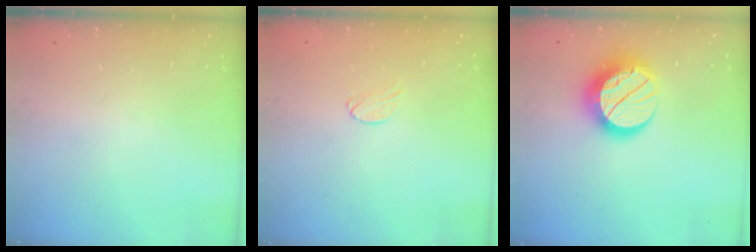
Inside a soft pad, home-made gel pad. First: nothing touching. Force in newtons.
{"total": 4.7, "press": 4.6, "slide": 0.4}
{"total": 14.7, "press": 14.6, "slide": 1.2}